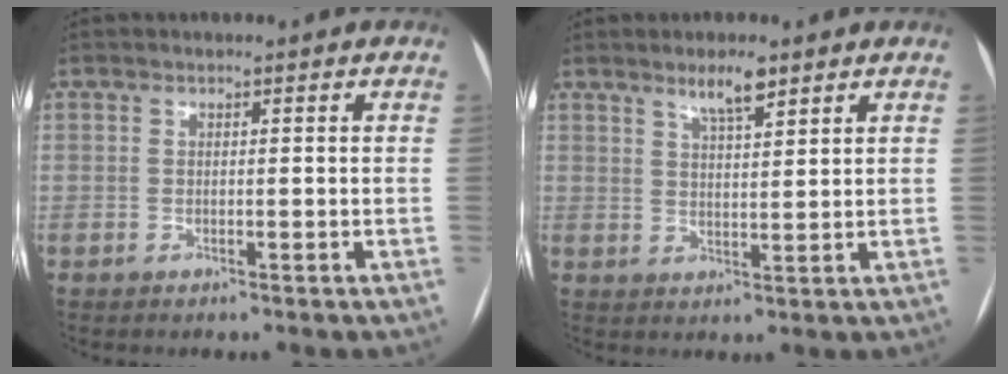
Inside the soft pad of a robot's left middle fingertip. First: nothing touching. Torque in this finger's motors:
{"motor_torque": [0.44, -0.43, 0.09, 0.01]}